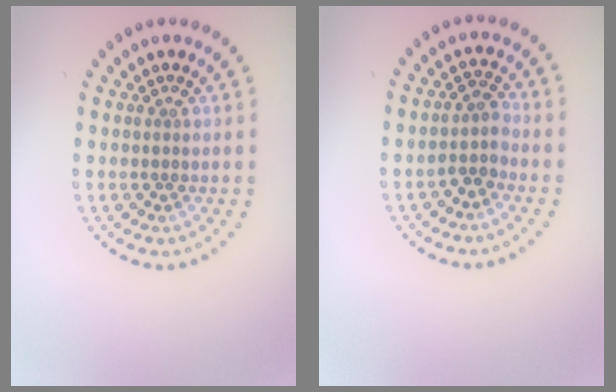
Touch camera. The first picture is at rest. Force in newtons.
{"total": 1.8, "press": 1.4, "slide": 1.1}